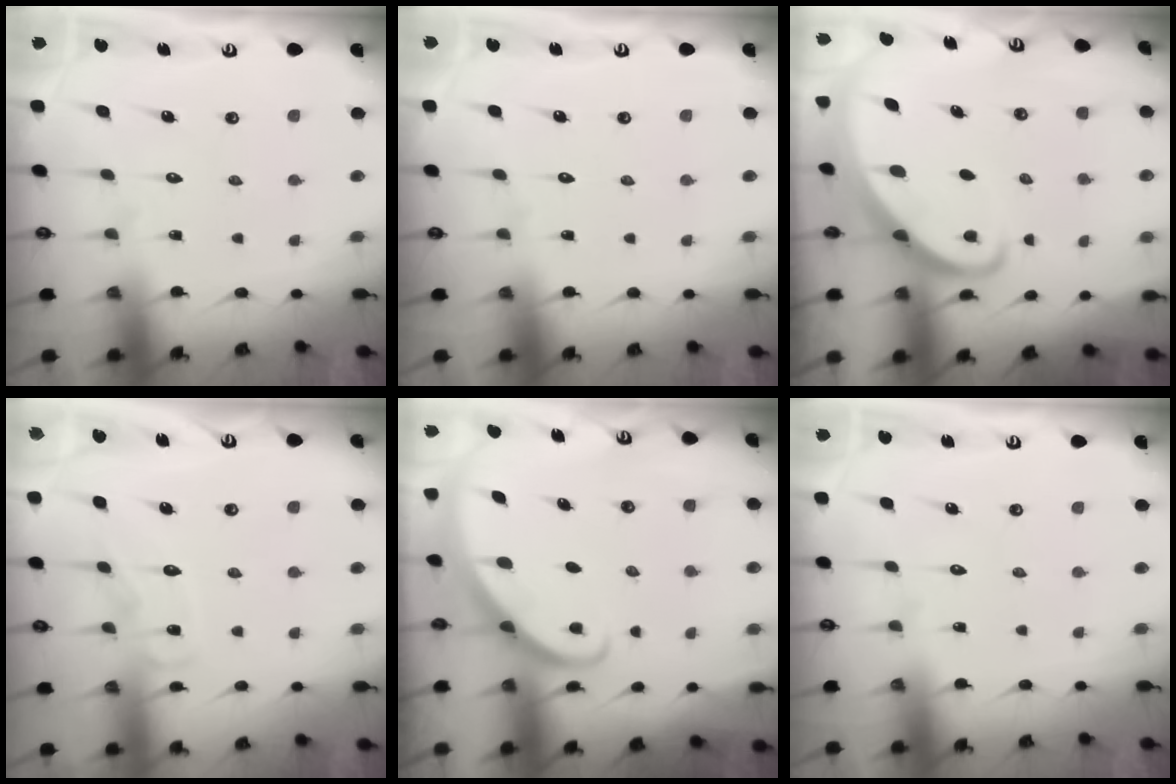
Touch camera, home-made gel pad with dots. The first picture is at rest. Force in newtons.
{"total": 0.0}
{"total": 3.6, "press": 3.5, "slide": 0.4}
{"total": 7.2, "press": 7.2, "slide": 0.6}
{"total": 2.9, "press": 2.9, "slide": 0.2}
{"total": 0.0}